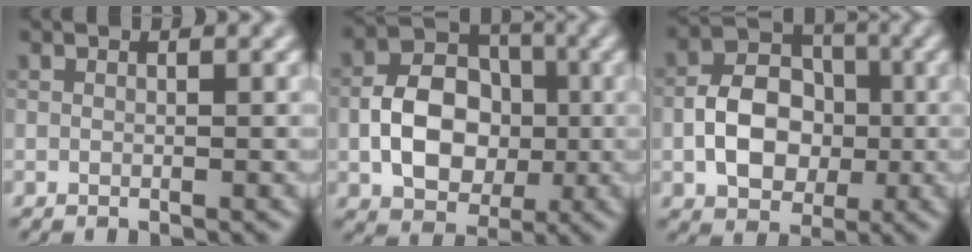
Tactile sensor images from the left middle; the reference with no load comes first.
{"total": 6.9, "force": [-1.0, 5.1, 4.5], "torque": [-0.077, 0.002, -0.016]}
{"total": 6.1, "force": [-1.1, 4.5, 3.9], "torque": [-0.064, 0.003, -0.019]}